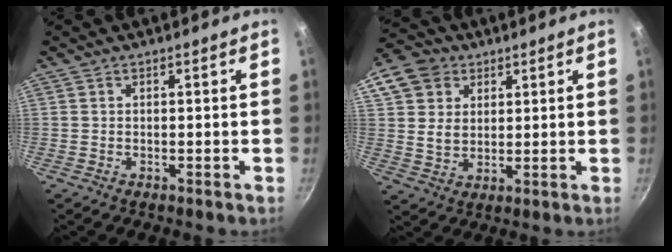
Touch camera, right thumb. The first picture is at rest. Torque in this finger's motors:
{"motor_torque": [-0.72, 1.03, -0.04, -0.16, 0.17]}